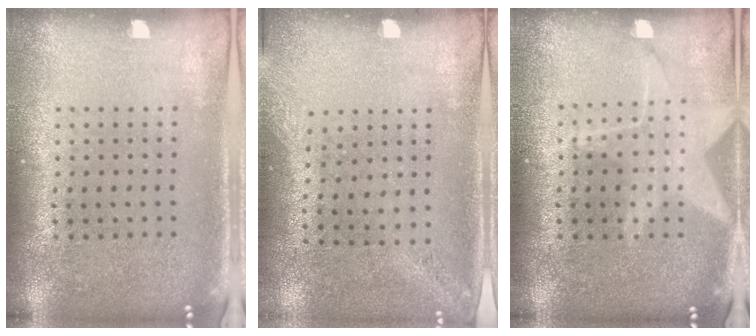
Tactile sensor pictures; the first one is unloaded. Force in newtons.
{"total": 1.4, "press": 1.0, "slide": 1.0}
{"total": 1.5, "press": 1.3, "slide": 0.6}